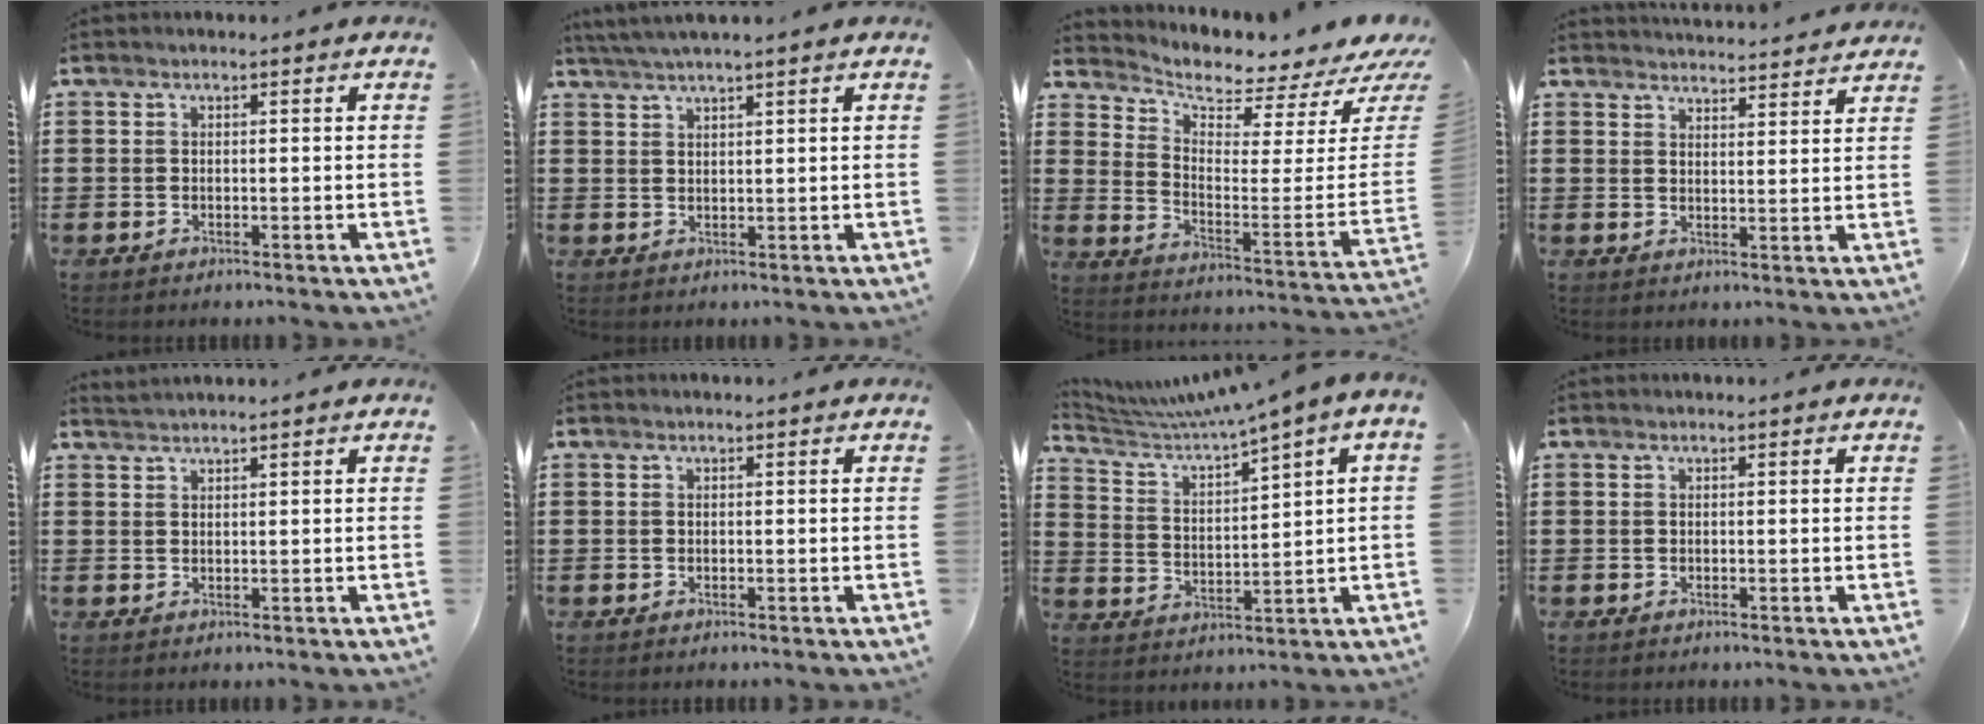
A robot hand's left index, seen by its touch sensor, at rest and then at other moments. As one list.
[{"total": 2.5, "force": [2.2, -0.5, 0.9], "torque": [-0.021, -0.001, 0.044]}, {"total": 3.6, "force": [3.5, 0.3, 1.0], "torque": [-0.038, -0.052, 0.053]}, {"total": 3.5, "force": [3.5, -0.4, 0.0], "torque": [-0.002, -0.023, 0.063]}, {"total": 1.3, "force": [1.3, -0.5, 0.1], "torque": [-0.003, -0.003, 0.026]}, {"total": 0.0}, {"total": 3.2, "force": [2.5, -0.2, 2.1], "torque": [-0.060, -0.028, 0.031]}, {"total": 0.0}]